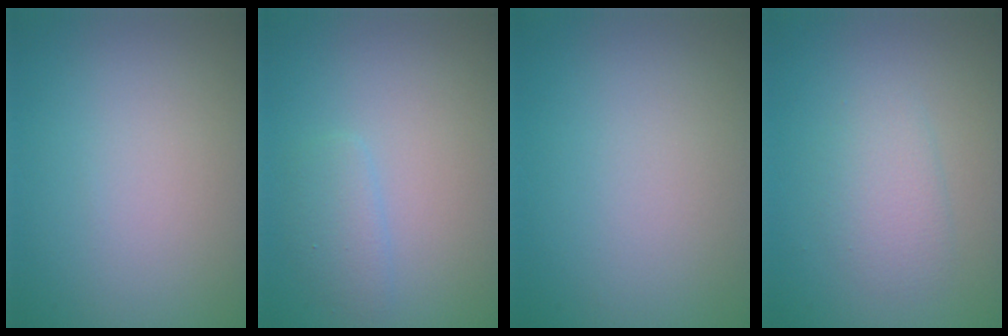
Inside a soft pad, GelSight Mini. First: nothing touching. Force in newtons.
{"total": 1.5, "press": 1.5, "slide": 0.1}
{"total": 0.0}
{"total": 2.1, "press": 2.1, "slide": 0.1}